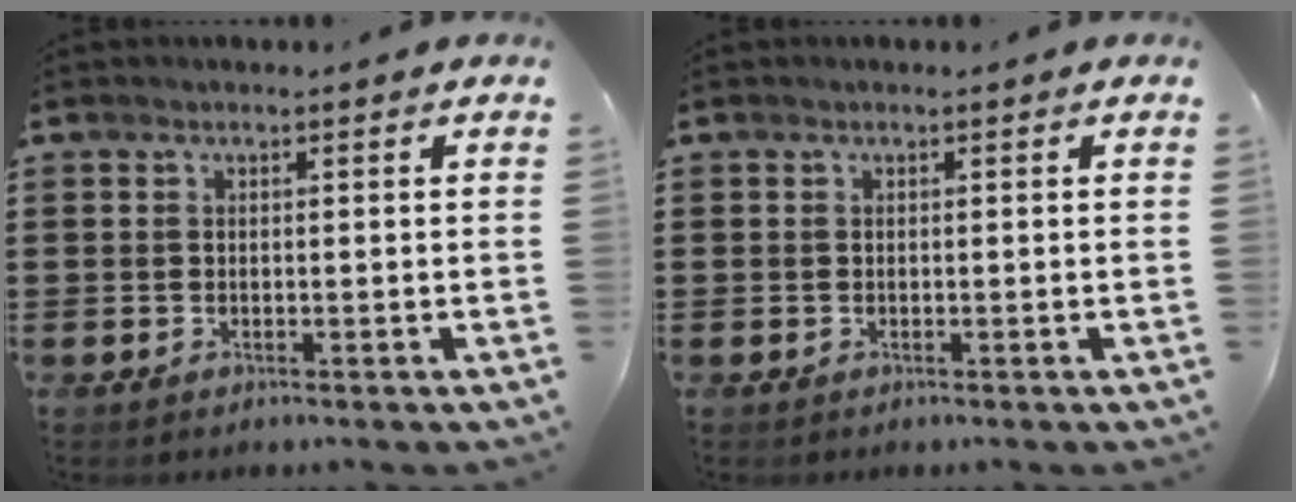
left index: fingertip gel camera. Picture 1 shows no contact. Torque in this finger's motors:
{"motor_torque": [0.01, -0.01, 0.00, 0.00]}